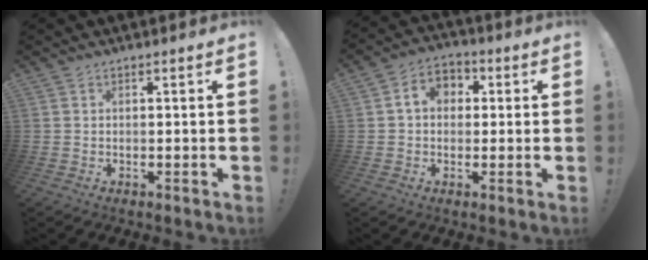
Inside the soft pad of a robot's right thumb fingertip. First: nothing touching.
{"total": 7.1, "force": [1.2, 5.8, 3.9], "torque": [-0.059, 0.008, 0.023]}